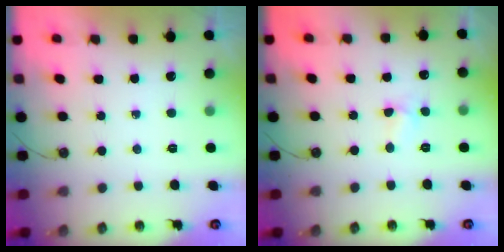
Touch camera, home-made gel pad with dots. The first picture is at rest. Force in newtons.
{"total": 3.5, "press": 3.4, "slide": 0.5}